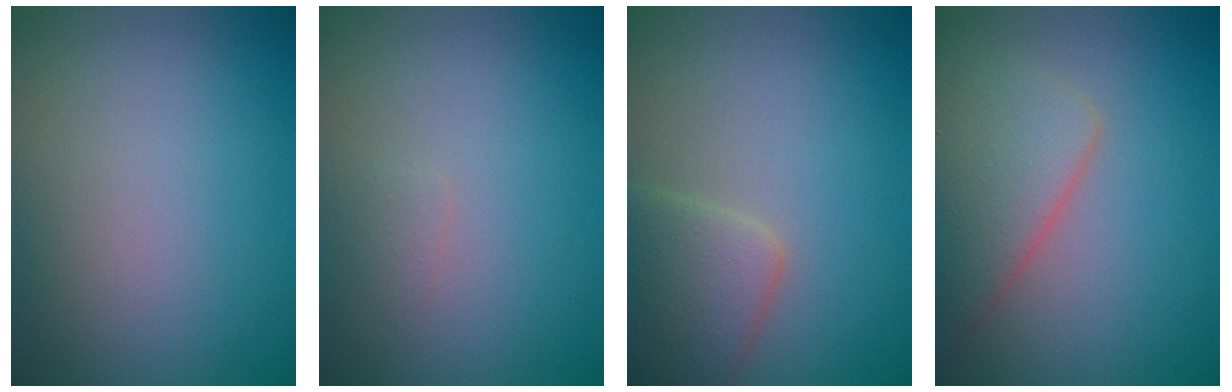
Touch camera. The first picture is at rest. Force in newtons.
{"total": 0.6, "press": 0.6, "slide": 0.0}
{"total": 3.7, "press": 3.7, "slide": 0.2}
{"total": 5.2, "press": 5.2, "slide": 0.0}